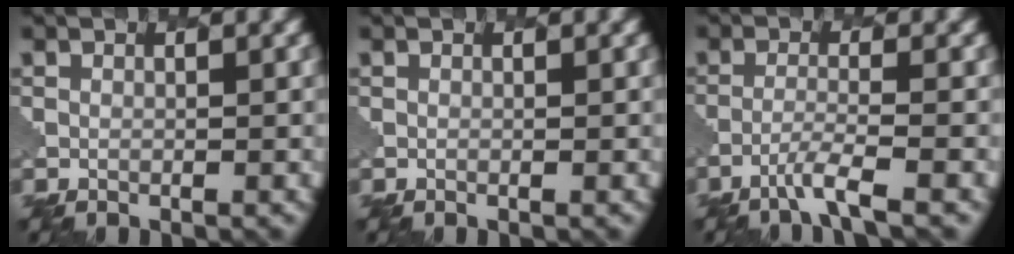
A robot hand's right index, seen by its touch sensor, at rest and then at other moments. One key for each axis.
{"total": 0.0}
{"total": 2.8, "fx": -1.9, "fy": 0.1, "fz": 2.0, "tx": -0.036, "ty": -0.002, "tz": -0.051}